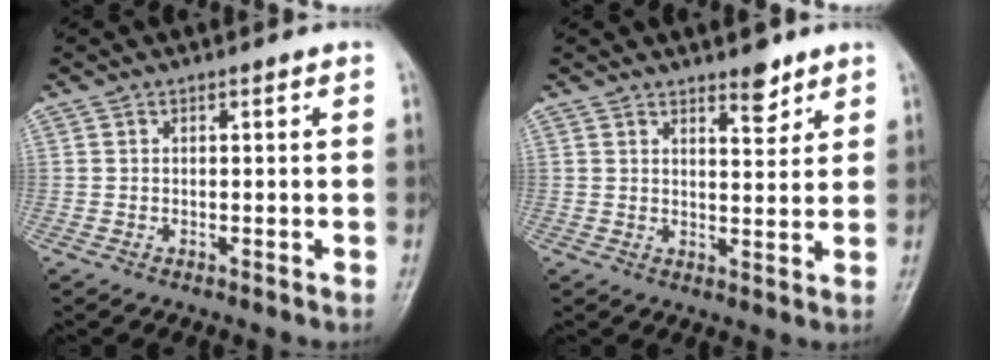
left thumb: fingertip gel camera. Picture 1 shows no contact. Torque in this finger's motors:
{"motor_torque": [0.05, 0.05, 0.10, 0.07, 0.05]}